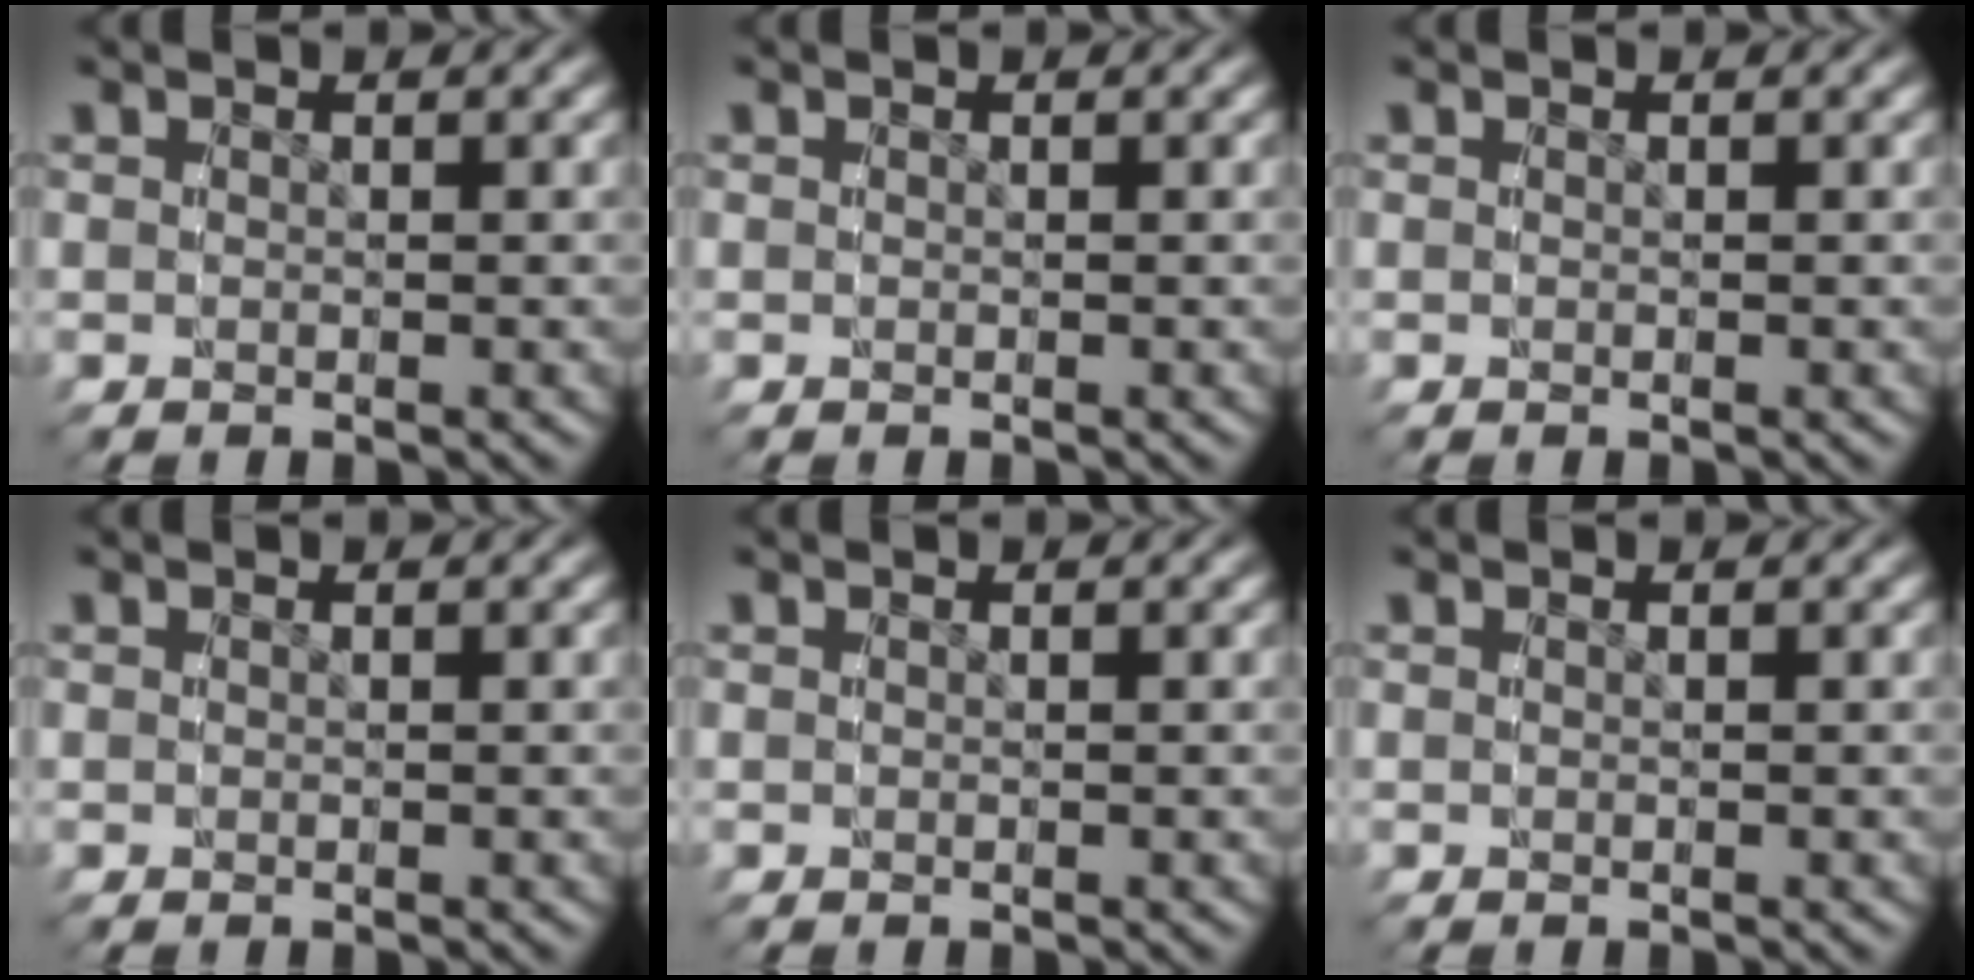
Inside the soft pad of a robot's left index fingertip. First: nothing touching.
{"total": 0.0}
{"total": 0.0}
{"total": 0.0}
{"total": 0.0}
{"total": 0.0}